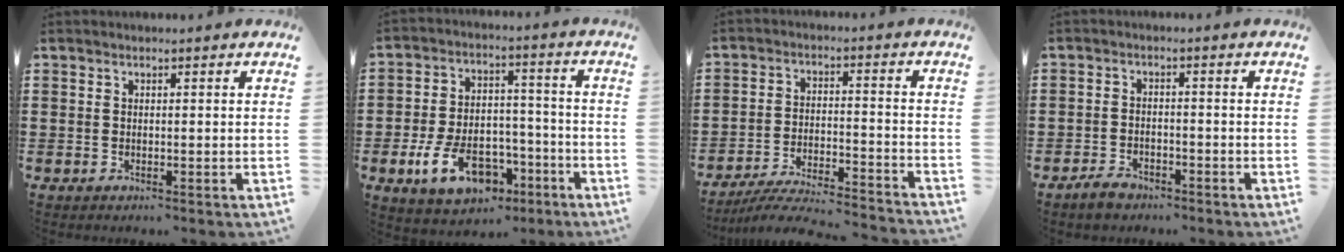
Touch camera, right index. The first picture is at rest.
{"total": 10.8, "force": [-5.2, 6.5, 6.9], "torque": [-0.138, 0.016, -0.094]}
{"total": 5.8, "force": [-5.5, 0.1, 1.8], "torque": [-0.039, -0.005, -0.111]}
{"total": 2.5, "force": [-2.1, 1.0, 0.8], "torque": [-0.026, 0.000, -0.045]}